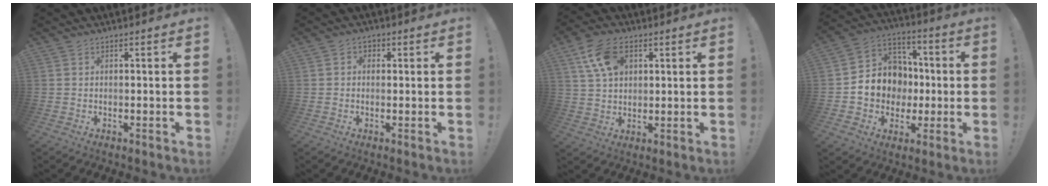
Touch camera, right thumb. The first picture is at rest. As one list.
[{"total": 2.0, "force": [-0.3, 1.7, 1.0], "torque": [-0.015, 0.008, -0.006]}, {"total": 11.3, "force": [4.5, 7.4, 7.2], "torque": [-0.123, -0.004, 0.086]}, {"total": 11.9, "force": [-1.6, 11.1, 3.7], "torque": [-0.036, 0.013, -0.011]}]